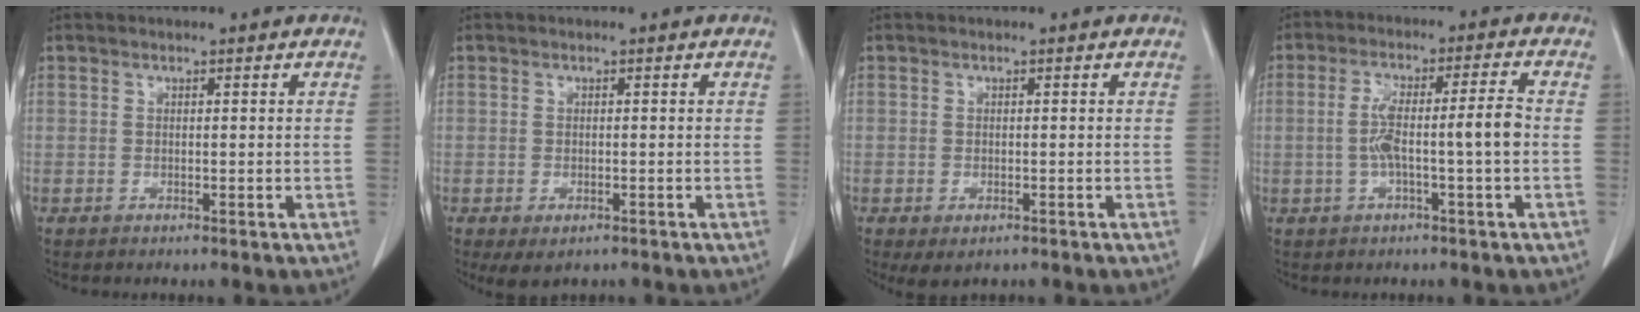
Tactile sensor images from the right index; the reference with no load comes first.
{"total": 3.0, "force": [-1.7, 1.5, 1.9], "torque": [-0.033, -0.008, -0.017]}
{"total": 2.5, "force": [-1.4, 1.3, 1.7], "torque": [-0.028, -0.006, -0.011]}
{"total": 7.3, "force": [-1.0, 0.1, 7.2], "torque": [-0.137, 0.021, -0.015]}